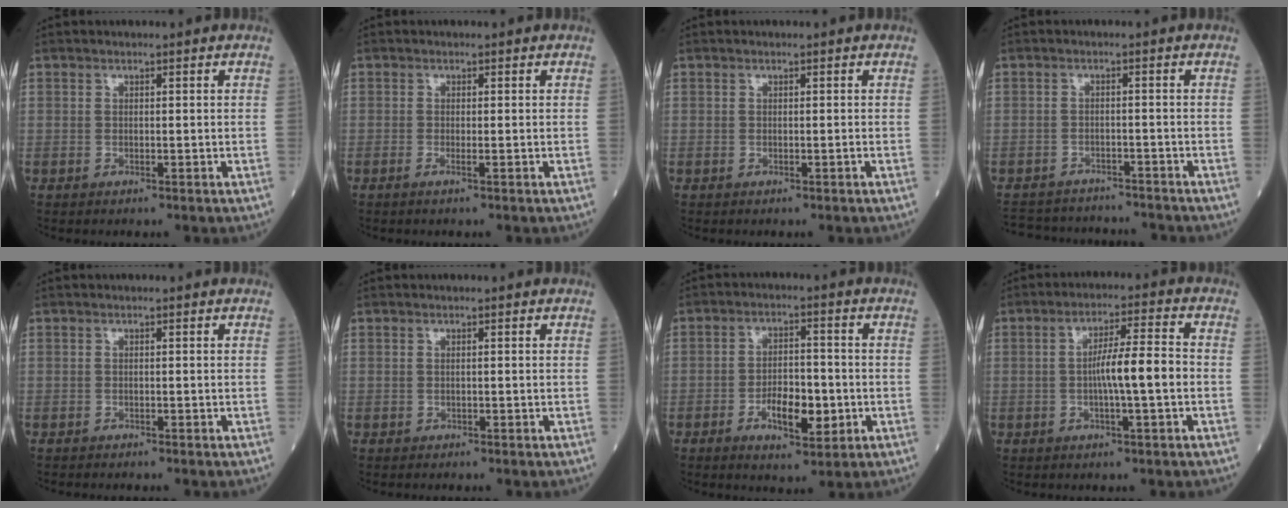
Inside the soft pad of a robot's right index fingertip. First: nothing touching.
{"total": 1.0, "force": [-0.4, -0.1, 0.9], "torque": [-0.020, -0.002, -0.008]}
{"total": 0.0}
{"total": 10.8, "force": [-10.2, 3.1, 1.8], "torque": [-0.032, 0.016, -0.135]}
{"total": 0.0}
{"total": 0.0}
{"total": 7.3, "force": [-2.3, 2.8, 6.3], "torque": [-0.108, -0.001, -0.035]}
{"total": 7.2, "force": [-0.9, 0.2, 7.1], "torque": [-0.119, 0.010, -0.018]}